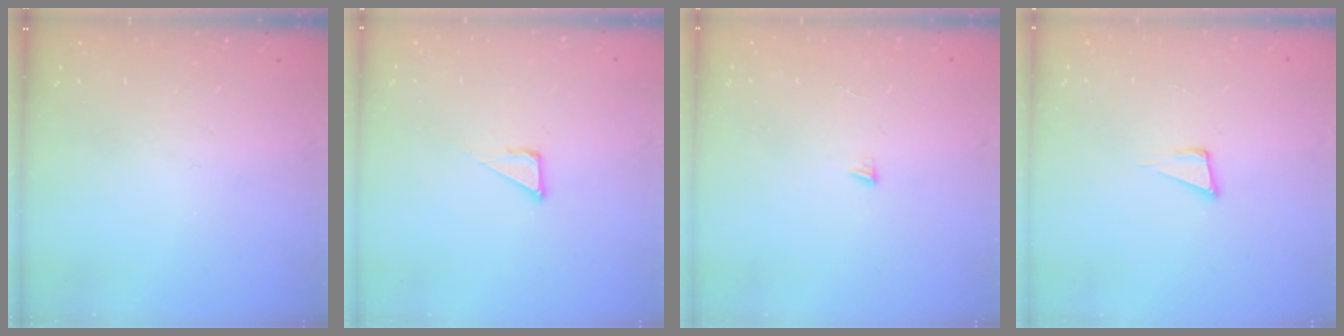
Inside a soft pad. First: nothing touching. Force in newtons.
{"total": 3.6, "press": 3.6, "slide": 0.3}
{"total": 3.1, "press": 3.1, "slide": 0.3}
{"total": 4.6, "press": 3.4, "slide": 3.2}